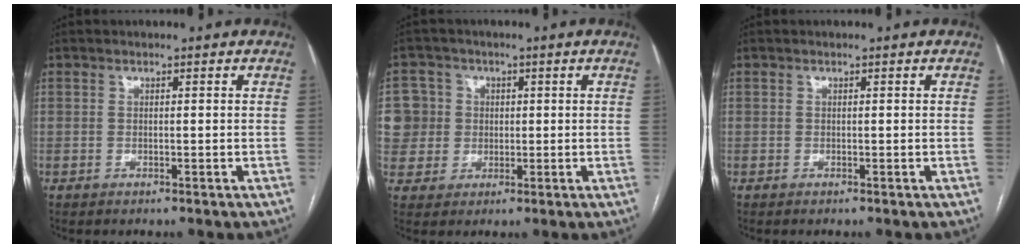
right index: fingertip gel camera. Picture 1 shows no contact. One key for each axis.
{"total": 8.4, "fx": 1.1, "fy": 8.3, "fz": 0.7, "tx": -0.024, "ty": 0.033, "tz": 0.031}
{"total": 0.0}